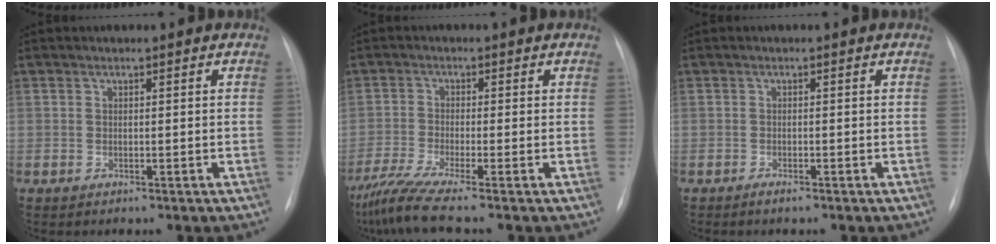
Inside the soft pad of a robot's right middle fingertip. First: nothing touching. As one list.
[{"total": 7.1, "force": [-5.6, -1.3, 4.2], "torque": [-0.080, -0.026, -0.102]}, {"total": 0.7, "force": [-0.5, 0.1, 0.4], "torque": [-0.006, -0.001, -0.006]}]